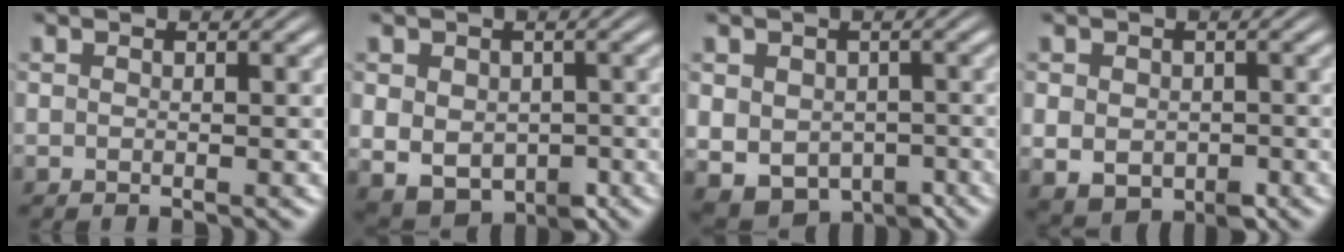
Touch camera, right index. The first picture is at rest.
{"total": 8.2, "force": [-3.0, 6.3, 4.4], "torque": [-0.108, -0.054, -0.025]}
{"total": 10.0, "force": [-4.5, 7.6, 4.5], "torque": [-0.106, -0.058, -0.052]}
{"total": 5.4, "force": [-1.8, 4.2, 3.0], "torque": [-0.071, -0.037, -0.008]}